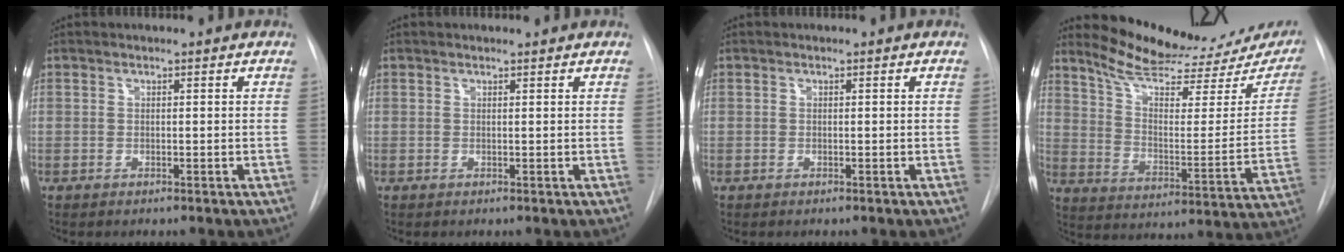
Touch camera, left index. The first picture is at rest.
{"total": 1.3, "force": [1.3, 0.1, 0.0], "torque": [-0.005, 0.005, 0.019]}
{"total": 0.0}
{"total": 23.4, "force": [20.7, 6.0, 9.2], "torque": [-0.125, -0.043, 0.275]}